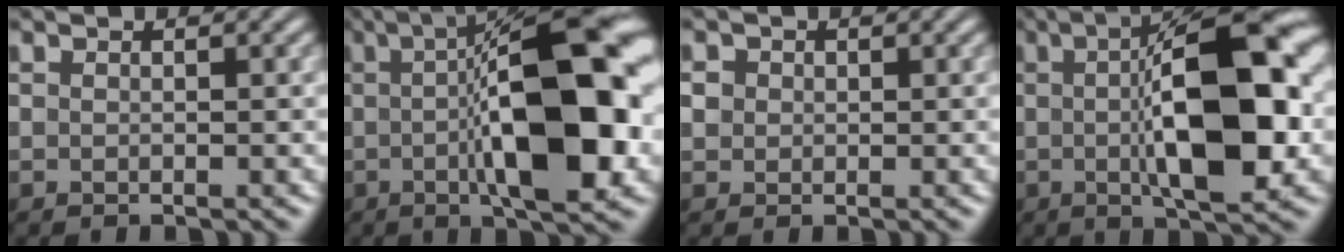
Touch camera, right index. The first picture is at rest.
{"total": 15.3, "force": [0.7, 4.5, 14.6], "torque": [-0.202, 0.006, 0.012]}
{"total": 1.7, "force": [0.2, 1.6, 0.6], "torque": [-0.022, -0.006, 0.007]}
{"total": 13.7, "force": [1.0, 4.3, 13.0], "torque": [-0.185, 0.003, 0.014]}